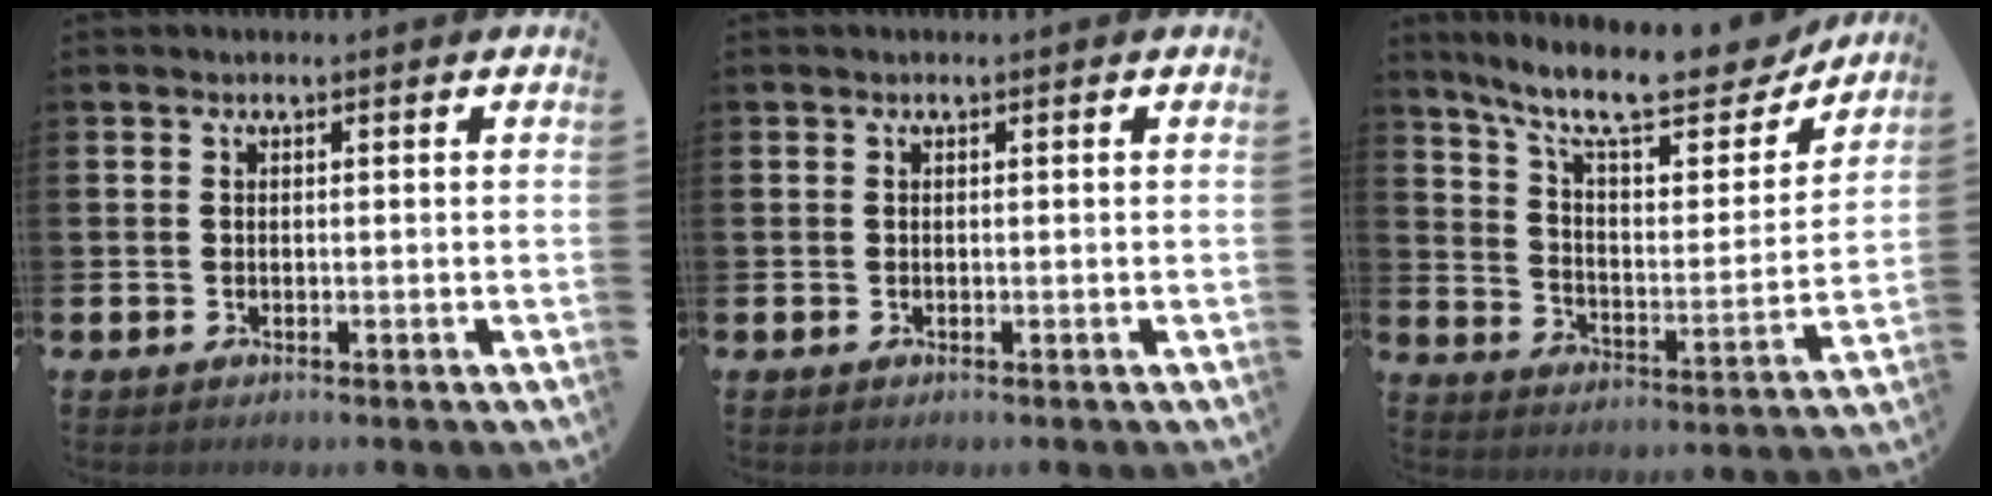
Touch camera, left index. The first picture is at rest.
{"total": 0.0}
{"total": 12.4, "force": [10.6, 2.9, 5.7], "torque": [-0.132, -0.070, 0.182]}